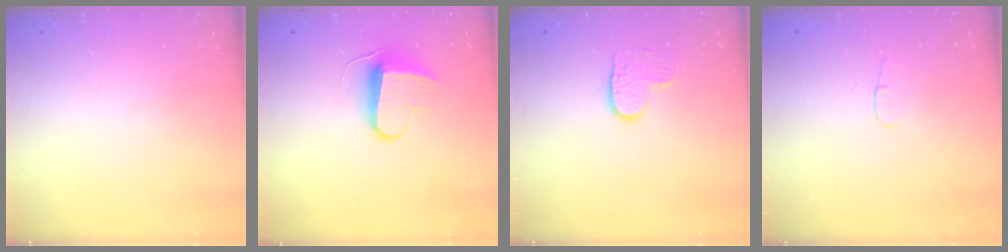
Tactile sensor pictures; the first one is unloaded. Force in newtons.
{"total": 9.2, "press": 9.2, "slide": 0.7}
{"total": 4.0, "press": 4.0, "slide": 0.4}
{"total": 3.4, "press": 3.3, "slide": 0.4}